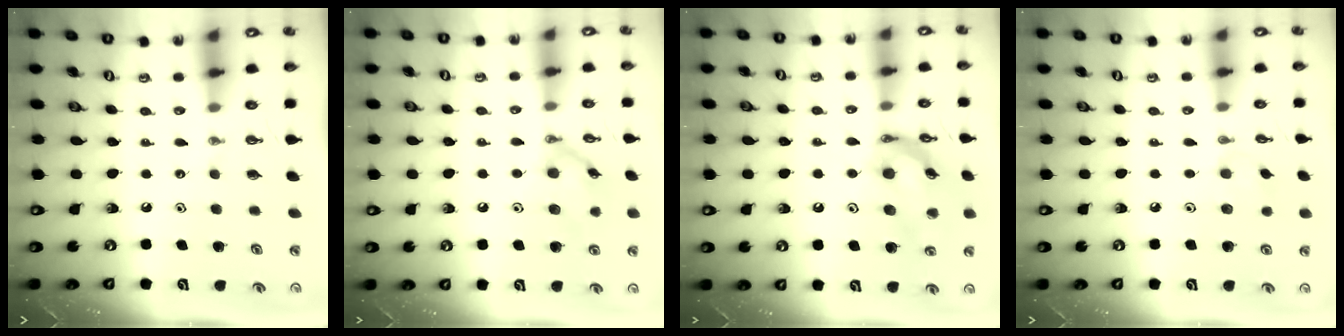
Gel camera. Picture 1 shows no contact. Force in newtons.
{"total": 11.2, "press": 11.2, "slide": 0.3}
{"total": 15.1, "press": 15.0, "slide": 1.5}
{"total": 5.6, "press": 5.5, "slide": 1.0}